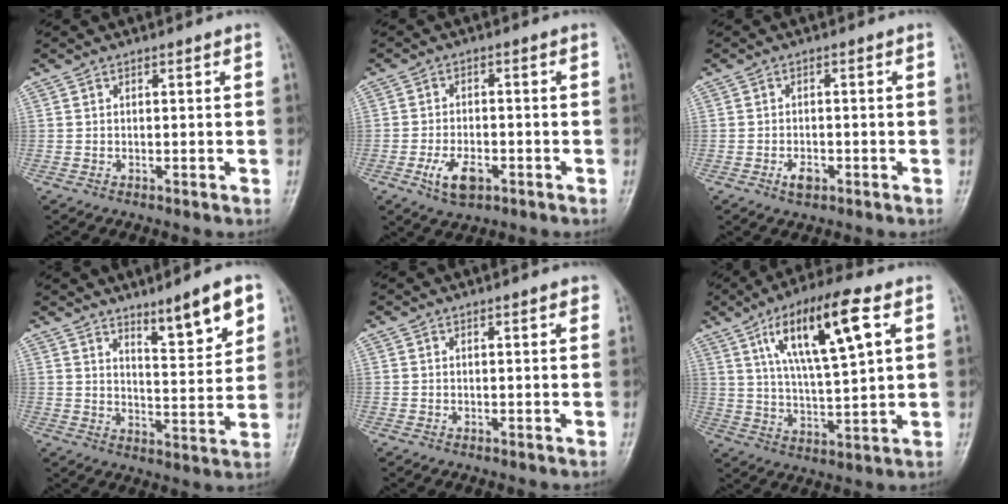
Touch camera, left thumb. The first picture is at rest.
{"total": 6.2, "force": [-2.8, 3.3, 4.4], "torque": [-0.079, 0.011, -0.046]}
{"total": 2.9, "force": [-1.5, 1.6, 2.0], "torque": [-0.031, 0.007, -0.024]}
{"total": 10.0, "force": [6.1, 2.3, 7.6], "torque": [-0.097, -0.042, 0.096]}
{"total": 1.5, "force": [0.9, 0.4, 1.1], "torque": [-0.013, -0.001, 0.008]}
{"total": 16.4, "force": [6.7, 4.2, 14.3], "torque": [-0.246, -0.012, 0.117]}